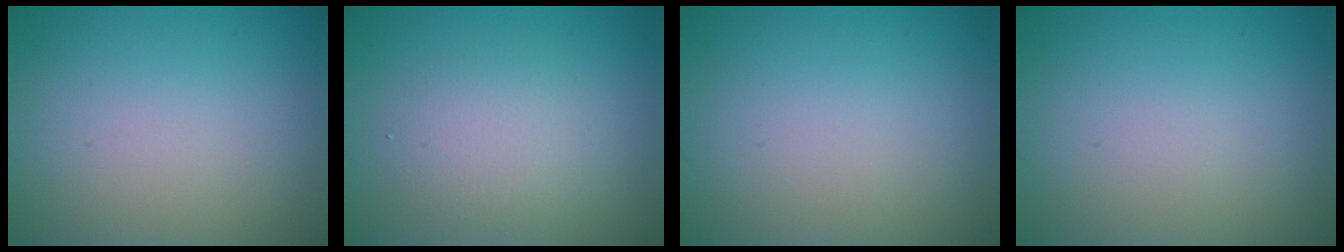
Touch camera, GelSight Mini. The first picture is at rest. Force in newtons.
{"total": 2.8, "press": 2.8, "slide": 0.2}
{"total": 0.0}
{"total": 0.0}